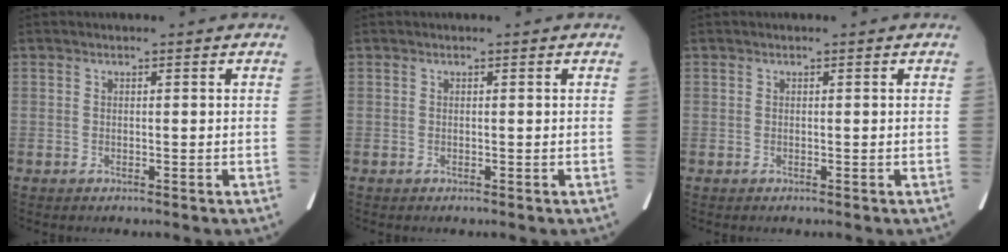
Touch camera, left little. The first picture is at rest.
{"total": 0.0}
{"total": 0.0}